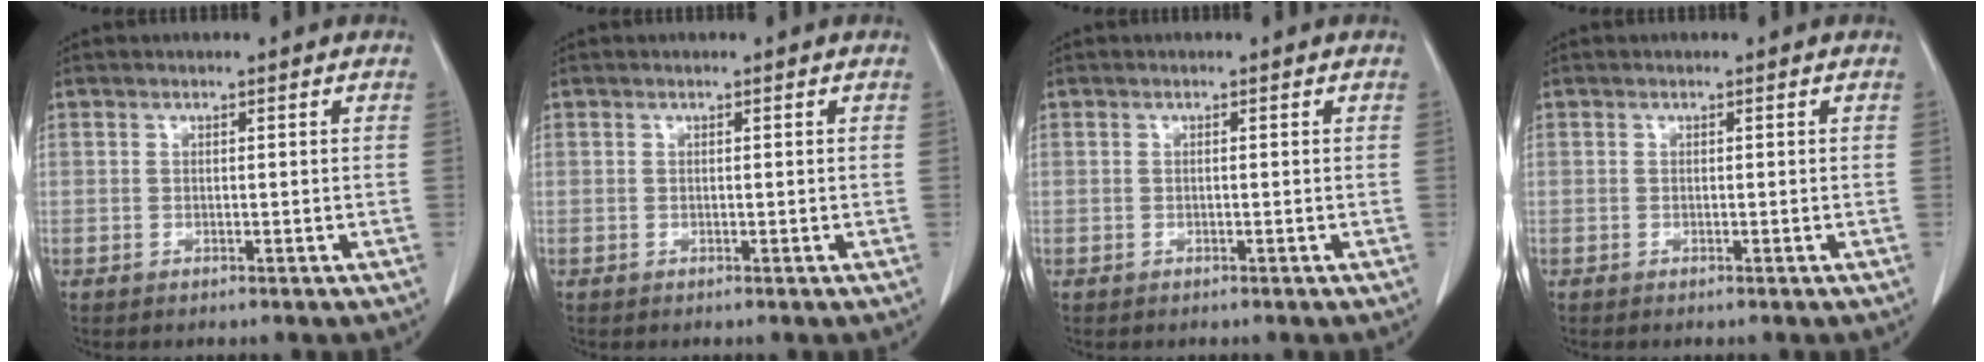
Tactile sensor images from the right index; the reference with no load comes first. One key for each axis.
{"total": 0.0}
{"total": 0.0}
{"total": 0.0}